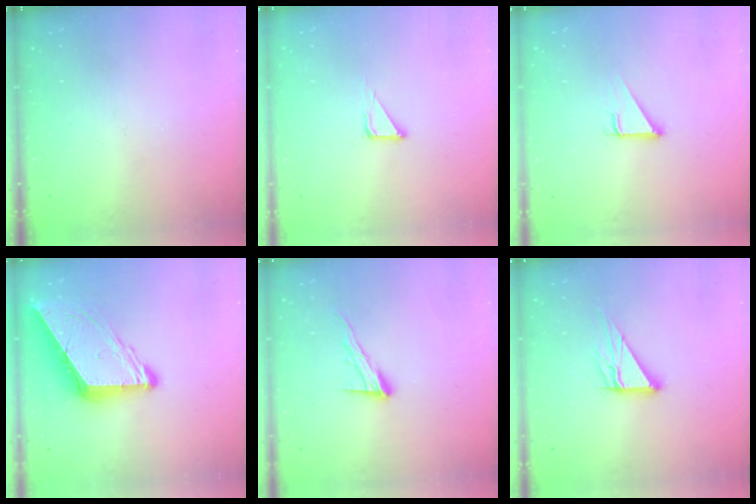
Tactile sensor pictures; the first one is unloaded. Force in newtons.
{"total": 3.4, "press": 3.4, "slide": 0.2}
{"total": 2.8, "press": 2.8, "slide": 0.0}
{"total": 10.6, "press": 10.5, "slide": 1.3}
{"total": 9.8, "press": 9.8, "slide": 0.6}
{"total": 10.3, "press": 10.2, "slide": 1.0}